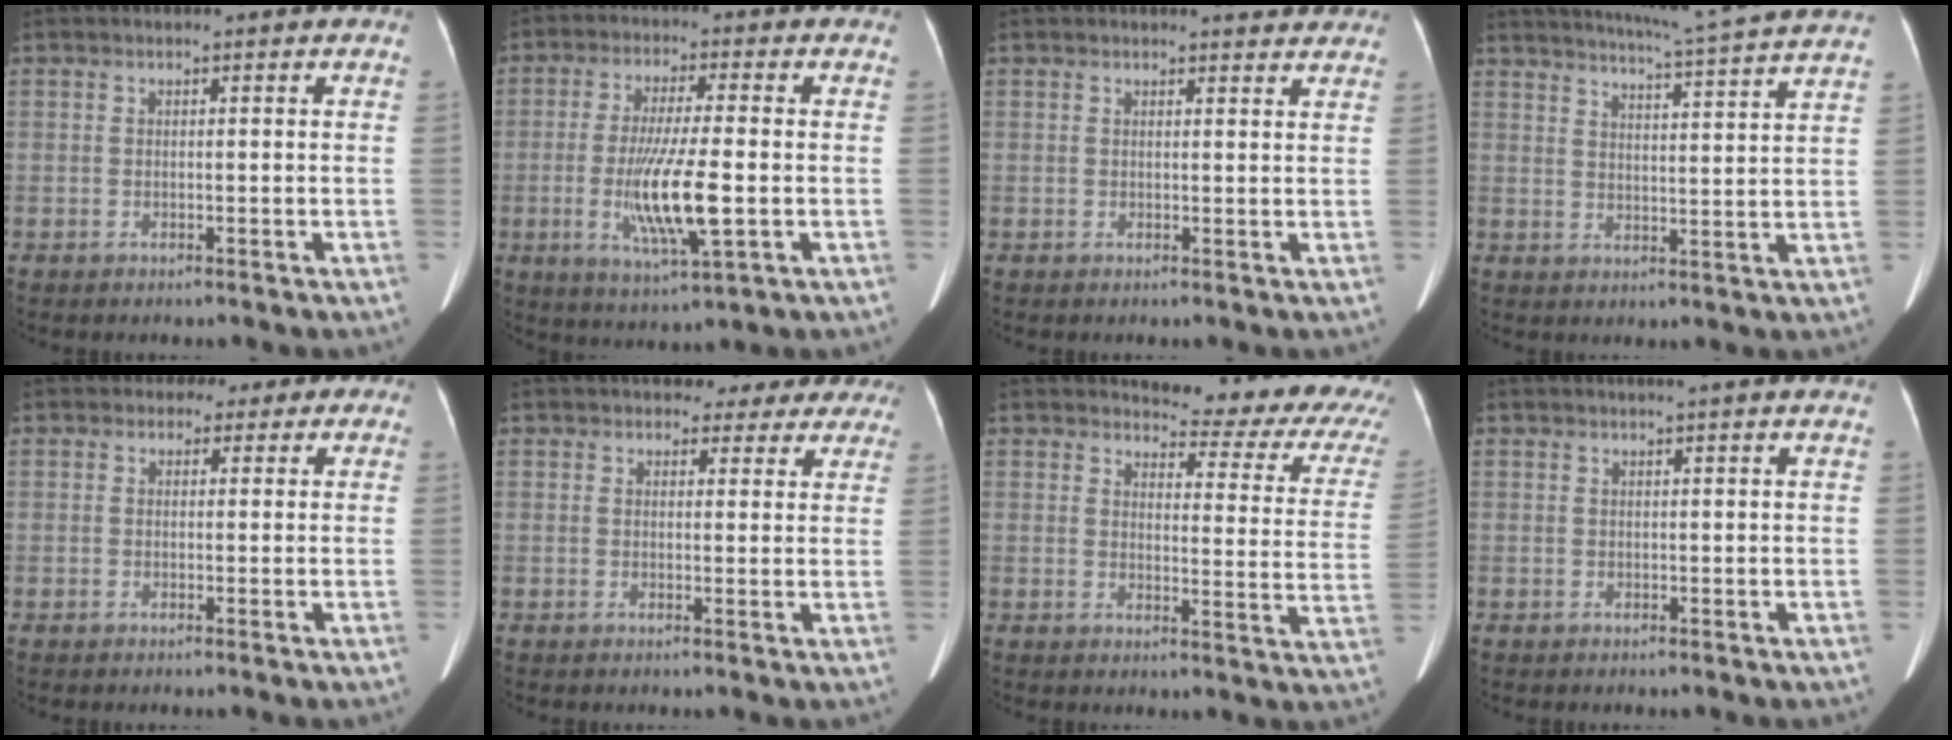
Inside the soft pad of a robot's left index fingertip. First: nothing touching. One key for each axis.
{"total": 11.2, "fx": -2.1, "fy": 1.2, "fz": 10.9, "tx": -0.210, "ty": -0.019, "tz": -0.036}
{"total": 3.8, "fx": 3.6, "fy": 0.9, "fz": 0.6, "tx": -0.005, "ty": -0.005, "tz": 0.030}
{"total": 17.7, "fx": 16.1, "fy": -1.6, "fz": 7.1, "tx": -0.128, "ty": -0.028, "tz": 0.204}
{"total": 3.5, "fx": 2.1, "fy": 2.8, "fz": 0.3, "tx": 0.002, "ty": 0.008, "tz": 0.011}
{"total": 12.5, "fx": 10.8, "fy": 5.2, "fz": 3.7, "tx": -0.017, "ty": 0.021, "tz": 0.113}
{"total": 14.1, "fx": 12.8, "fy": 2.9, "fz": 5.1, "tx": -0.043, "ty": -0.063, "tz": 0.121}
{"total": 5.0, "fx": 4.4, "fy": -0.3, "fz": 2.4, "tx": -0.032, "ty": 0.021, "tz": 0.047}